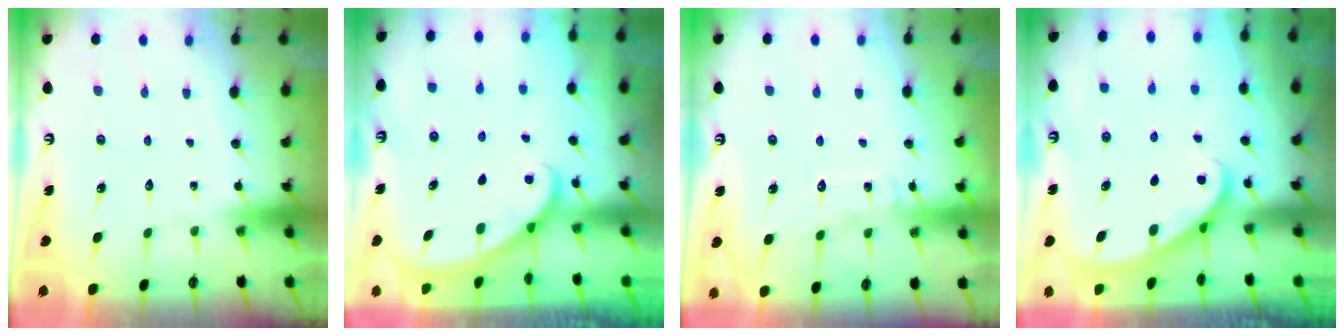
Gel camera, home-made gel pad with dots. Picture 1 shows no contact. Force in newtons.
{"total": 1.3, "press": 1.3, "slide": 0.0}
{"total": 7.5, "press": 7.5, "slide": 0.6}
{"total": 2.3, "press": 2.3, "slide": 0.1}